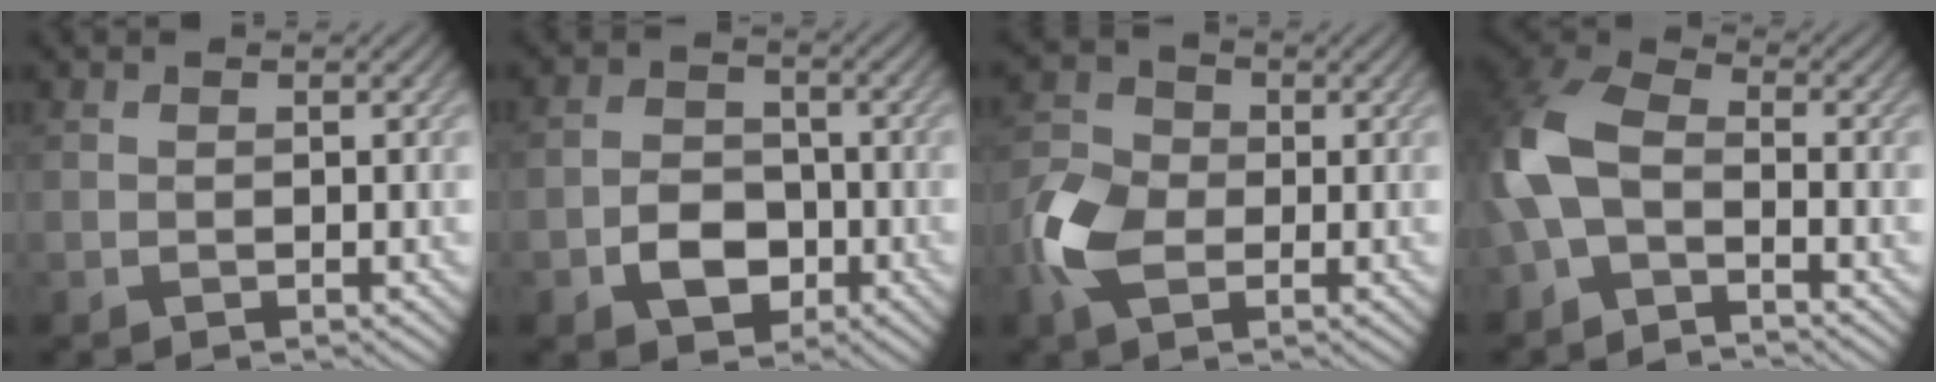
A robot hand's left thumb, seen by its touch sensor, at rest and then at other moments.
{"total": 5.1, "force": [-2.1, 3.7, 2.8], "torque": [-0.051, -0.002, -0.042]}
{"total": 7.0, "force": [-2.0, 4.8, 4.7], "torque": [-0.118, 0.003, -0.049]}
{"total": 8.0, "force": [-2.4, 4.7, 6.1], "torque": [-0.152, 0.004, -0.066]}